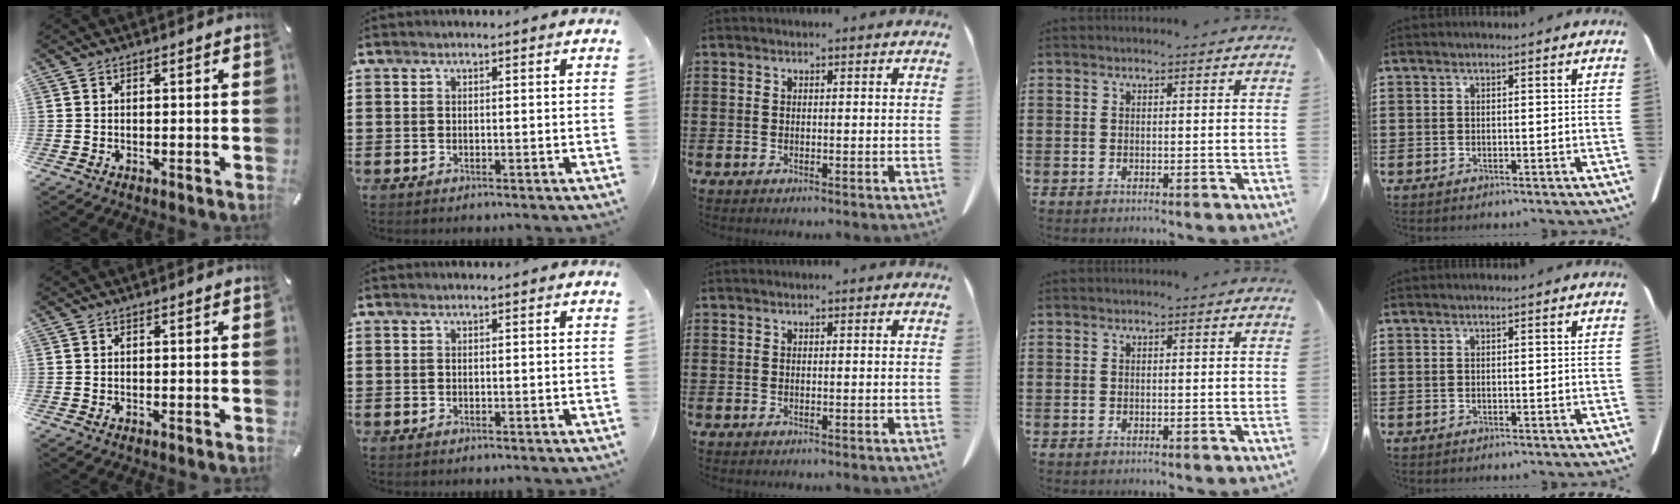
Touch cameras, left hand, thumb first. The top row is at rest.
{}